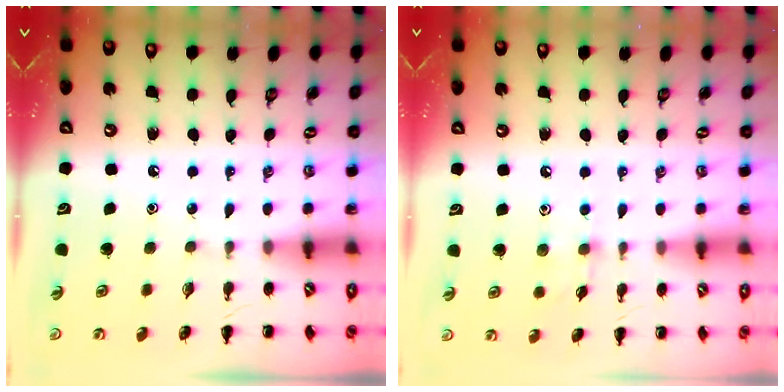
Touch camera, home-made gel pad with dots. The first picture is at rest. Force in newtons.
{"total": 3.2, "press": 3.0, "slide": 1.1}